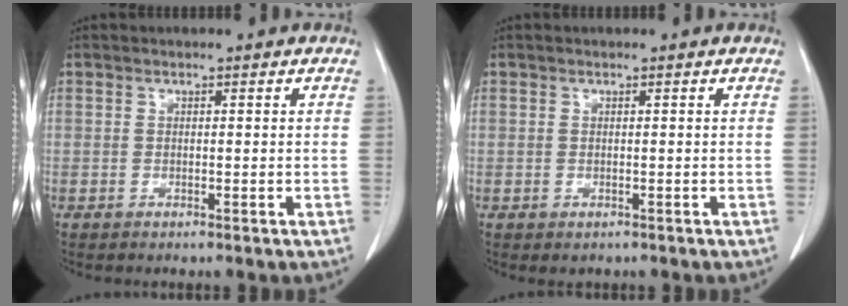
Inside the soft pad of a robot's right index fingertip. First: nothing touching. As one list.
[{"total": 0.7, "force": [-0.2, 0.6, 0.1], "torque": [-0.004, 0.004, 0.000]}]